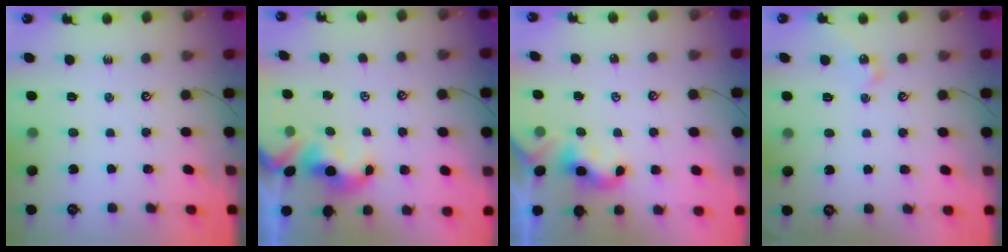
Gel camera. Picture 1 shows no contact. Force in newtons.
{"total": 1.8, "press": 1.6, "slide": 0.8}
{"total": 2.4, "press": 2.4, "slide": 0.2}
{"total": 5.5, "press": 5.5, "slide": 0.0}